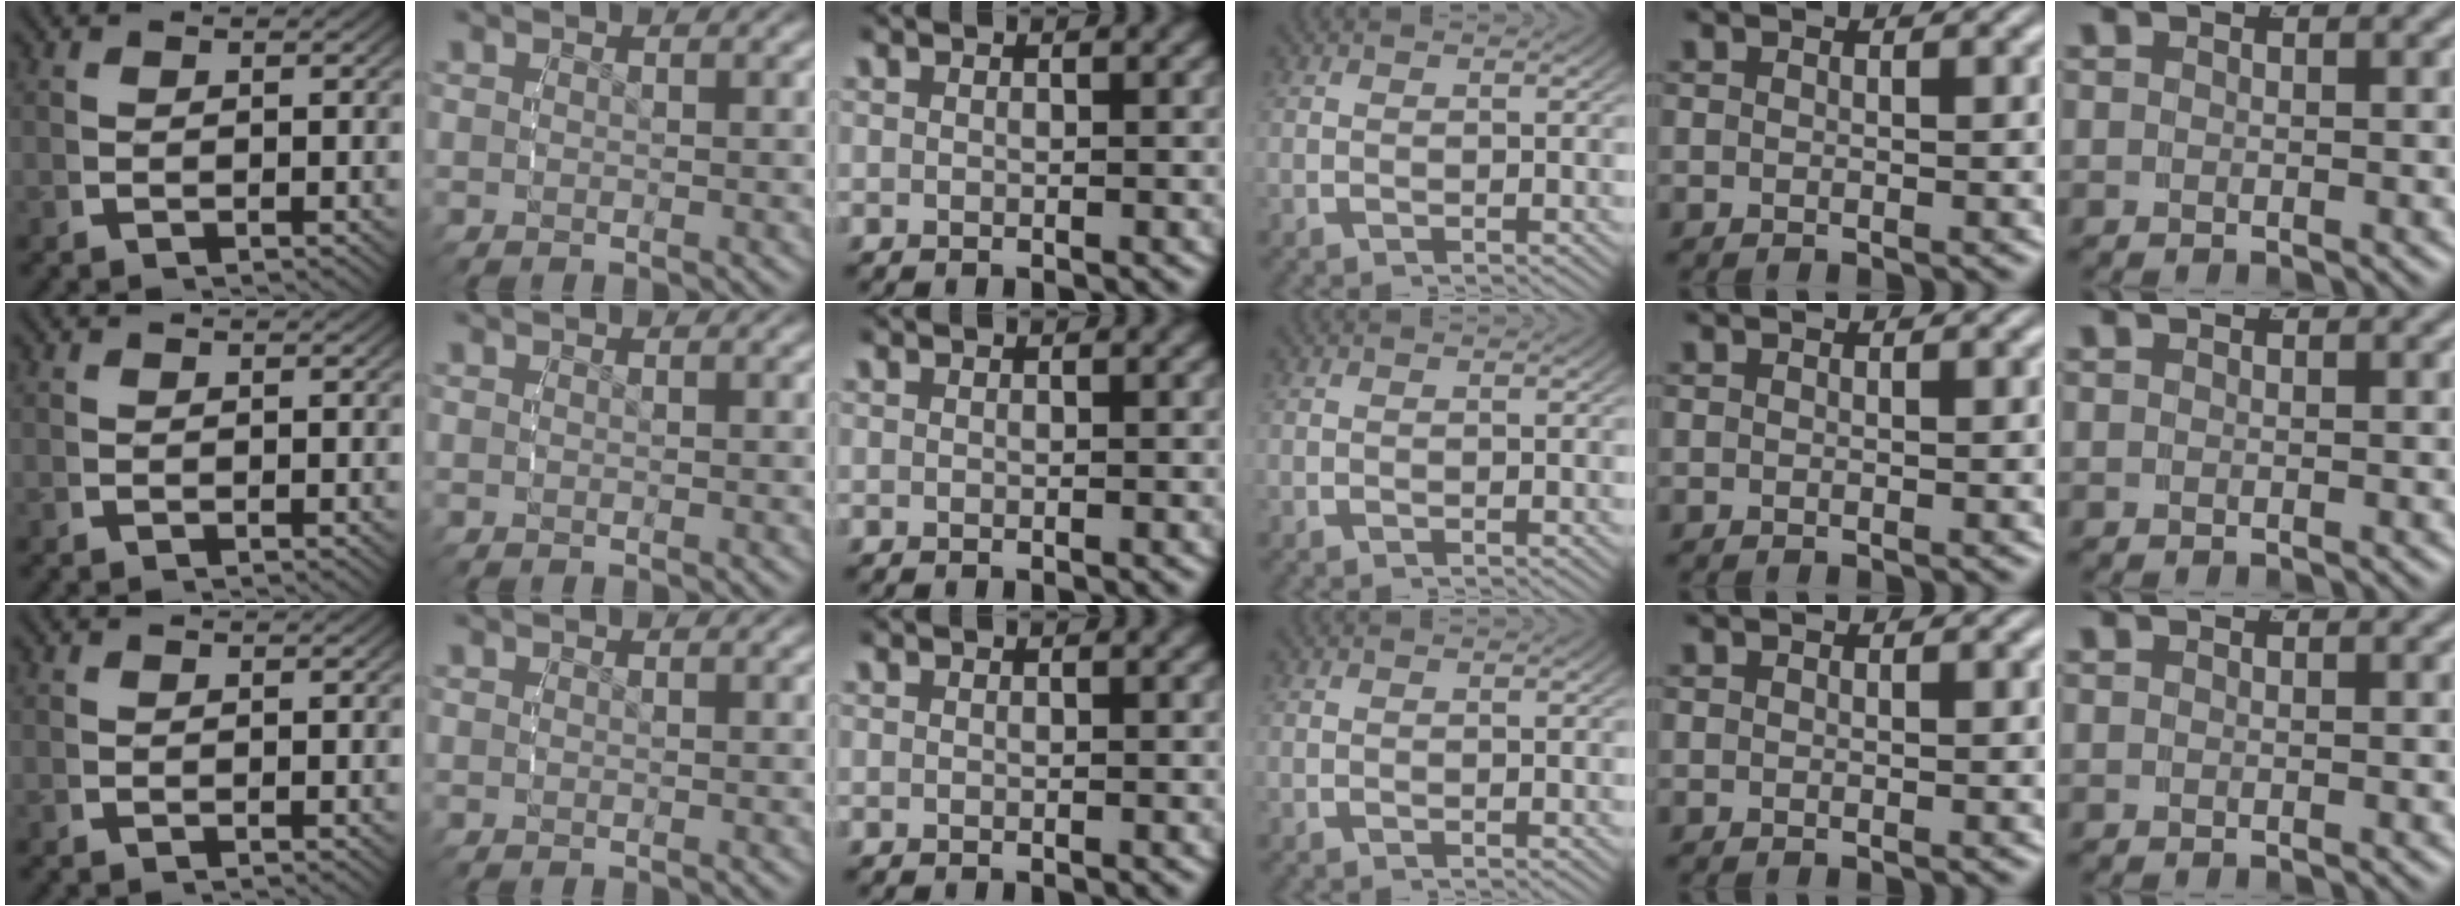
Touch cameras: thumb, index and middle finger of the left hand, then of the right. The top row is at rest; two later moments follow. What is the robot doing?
{"motion": "reach", "object": "sponge"}